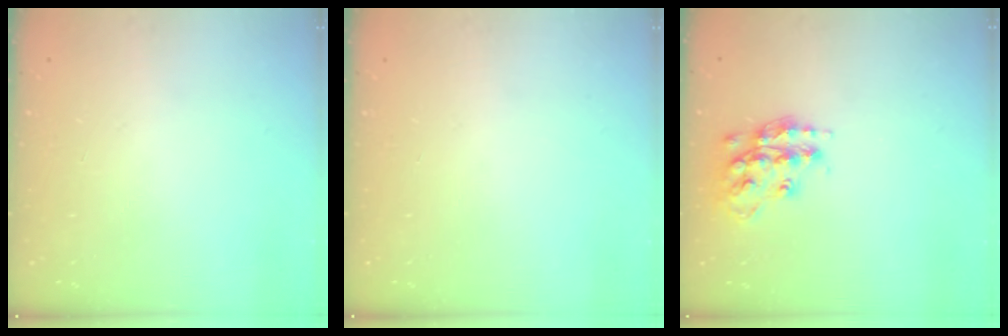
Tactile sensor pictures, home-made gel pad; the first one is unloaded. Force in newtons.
{"total": 0.0}
{"total": 16.1, "press": 16.1, "slide": 1.0}